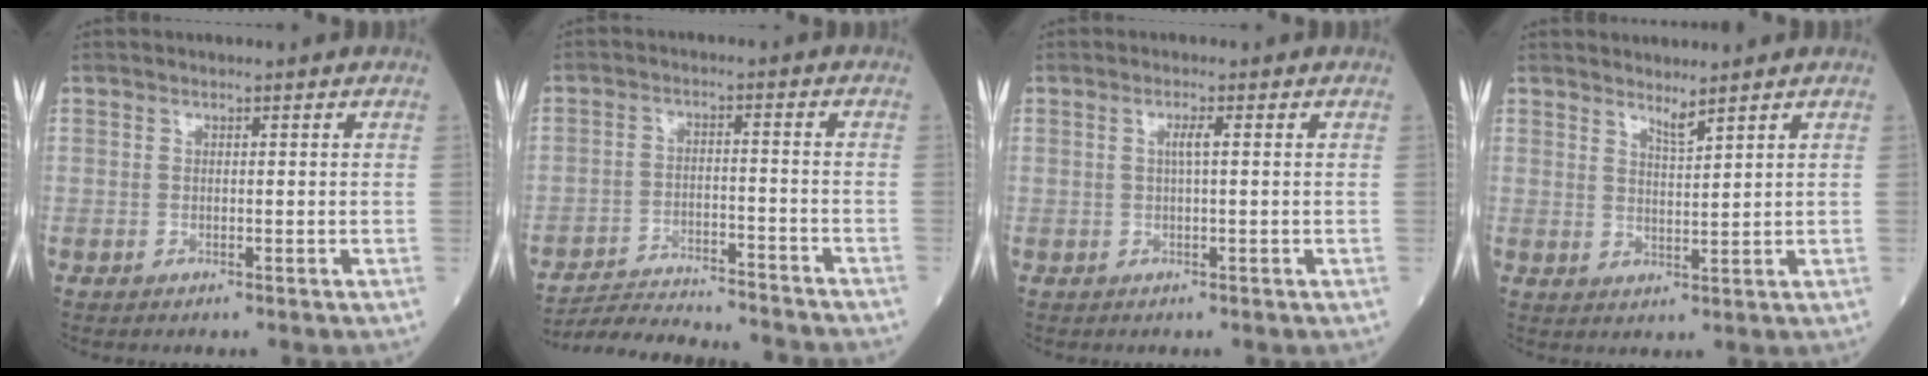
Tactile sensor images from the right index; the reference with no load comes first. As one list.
[{"total": 15.2, "force": [-14.6, 0.6, 4.4], "torque": [-0.066, -0.009, -0.215]}, {"total": 1.6, "force": [0.3, 0.0, 1.6], "torque": [-0.032, 0.002, 0.003]}, {"total": 2.2, "force": [2.0, -0.4, 0.7], "torque": [-0.014, -0.015, 0.040]}]